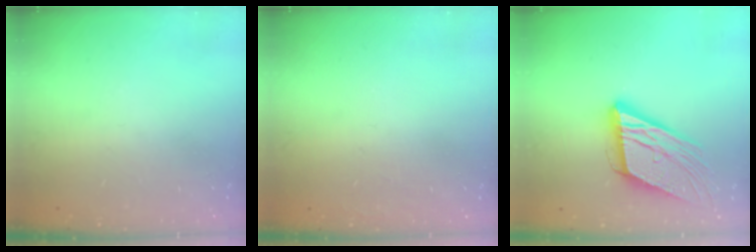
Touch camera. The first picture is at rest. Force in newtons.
{"total": 1.5, "press": 1.5, "slide": 0.1}
{"total": 16.9, "press": 16.5, "slide": 3.6}